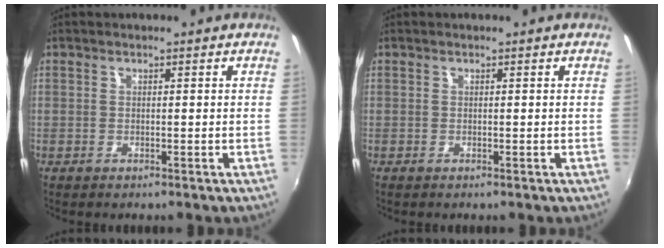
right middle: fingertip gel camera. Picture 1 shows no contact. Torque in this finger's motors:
{"motor_torque": [0.03, -0.03, 0.01, 0.00]}